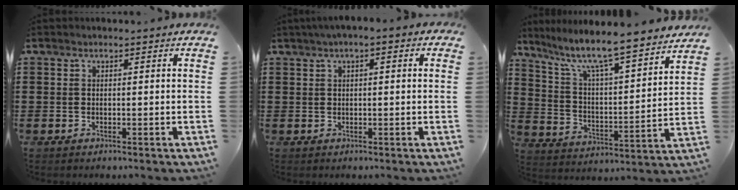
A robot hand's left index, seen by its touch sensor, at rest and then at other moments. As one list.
[{"total": 1.6, "force": [0.2, 0.3, 1.6], "torque": [-0.028, 0.002, 0.002]}, {"total": 7.6, "force": [6.6, 0.4, 3.8], "torque": [-0.104, -0.054, 0.105]}]